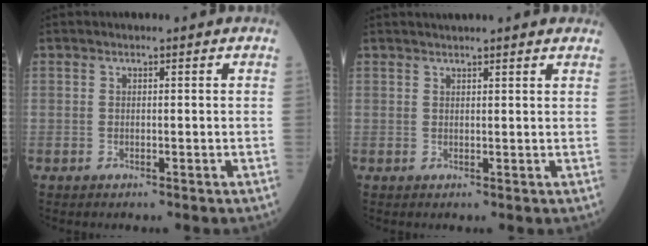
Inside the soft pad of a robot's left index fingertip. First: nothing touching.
{"total": 7.0, "force": [6.3, 0.6, 3.1], "torque": [-0.041, 0.032, 0.072]}